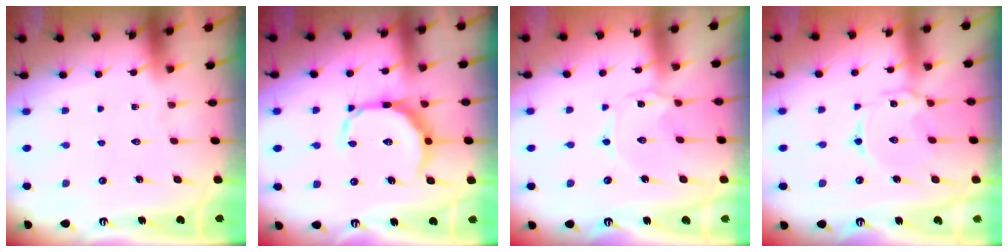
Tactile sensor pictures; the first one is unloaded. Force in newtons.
{"total": 11.6, "press": 11.6, "slide": 0.4}
{"total": 1.0, "press": 1.0, "slide": 0.2}
{"total": 3.6, "press": 3.6, "slide": 0.4}